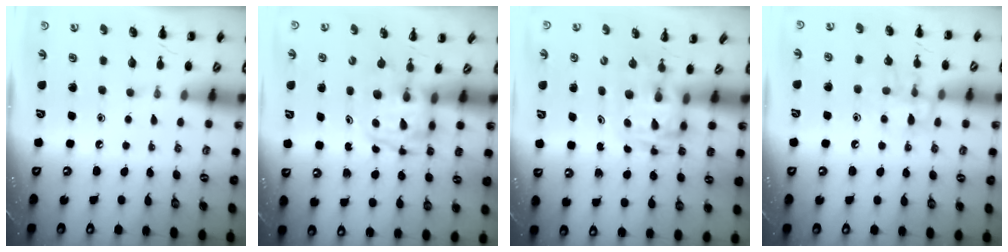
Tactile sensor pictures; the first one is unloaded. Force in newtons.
{"total": 4.0, "press": 3.9, "slide": 0.7}
{"total": 3.5, "press": 3.5, "slide": 0.6}
{"total": 11.0, "press": 11.0, "slide": 0.8}